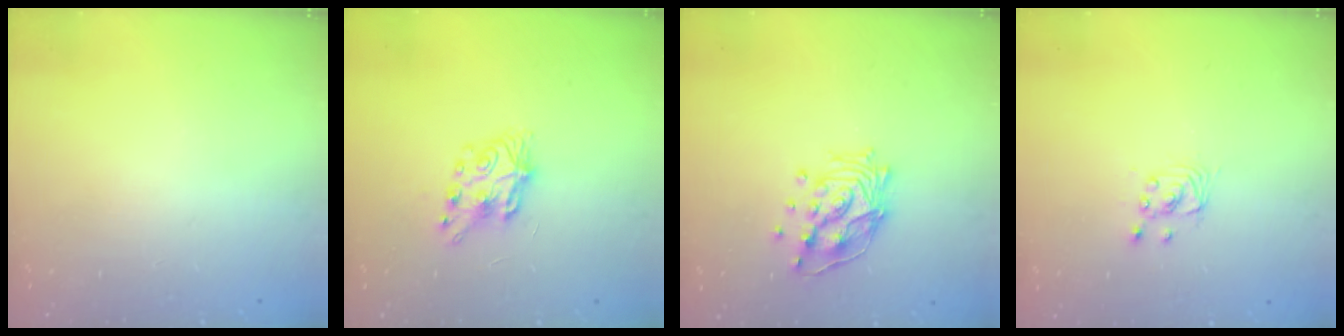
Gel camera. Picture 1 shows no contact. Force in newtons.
{"total": 7.1, "press": 7.1, "slide": 0.4}
{"total": 14.4, "press": 14.3, "slide": 1.7}
{"total": 2.8, "press": 2.8, "slide": 0.2}